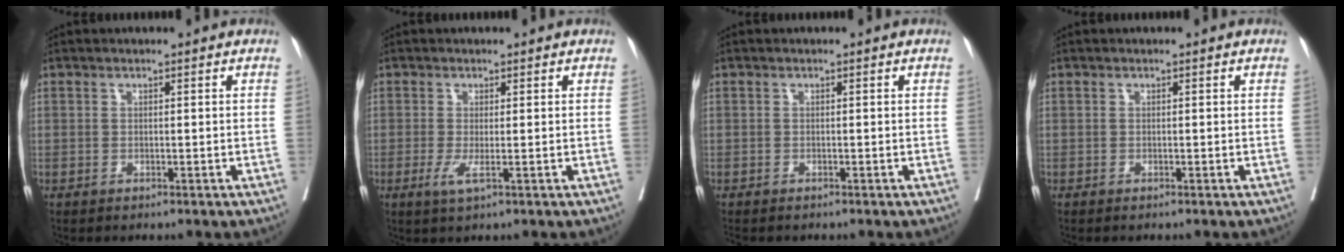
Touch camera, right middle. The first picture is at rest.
{"total": 2.4, "force": [-0.7, 0.2, 2.2], "torque": [-0.046, -0.008, -0.012]}
{"total": 1.7, "force": [-1.5, 0.4, 0.5], "torque": [-0.010, -0.003, -0.021]}
{"total": 0.0}